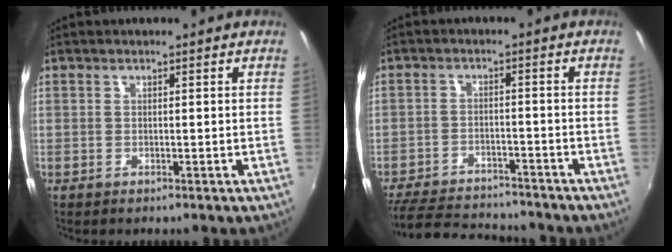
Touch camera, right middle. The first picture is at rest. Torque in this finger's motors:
{"motor_torque": [0.98, -1.16, 0.16, 0.07]}